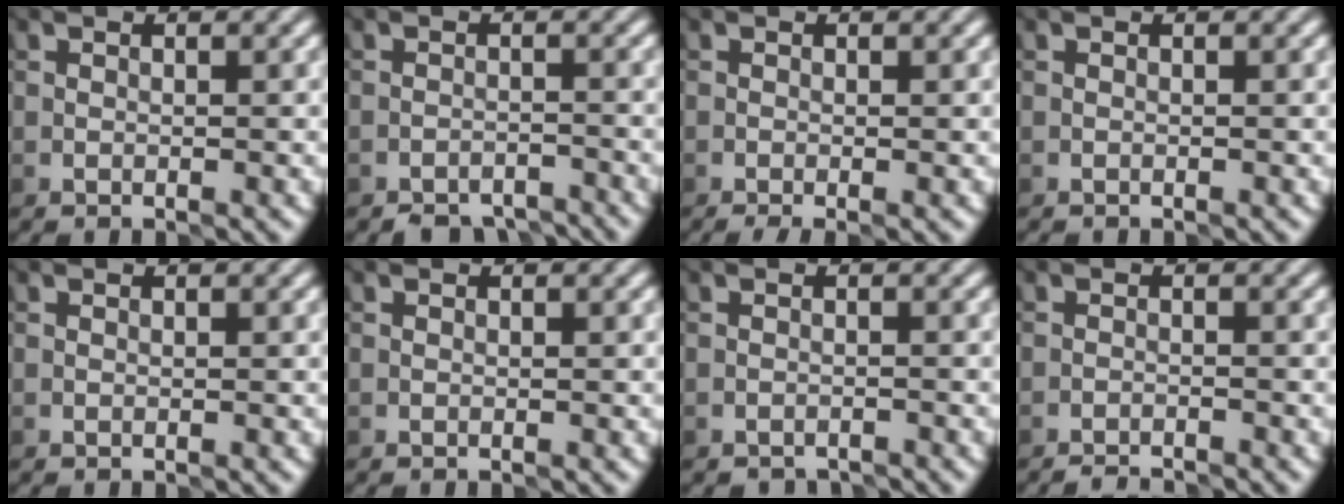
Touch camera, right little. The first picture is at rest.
{"total": 3.8, "force": [-3.5, 1.2, 0.7], "torque": [-0.005, -0.006, -0.058]}
{"total": 1.3, "force": [-0.8, 0.2, 1.0], "torque": [-0.022, -0.003, -0.014]}
{"total": 0.0}
{"total": 0.0}
{"total": 0.0}
{"total": 1.6, "force": [-1.6, 0.3, 0.0], "torque": [0.005, 0.000, -0.030]}
{"total": 2.1, "force": [-2.1, -0.1, 0.2], "torque": [-0.001, -0.003, -0.039]}